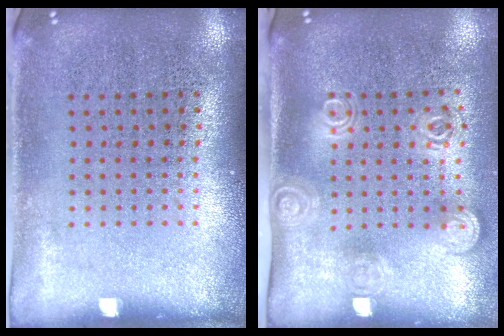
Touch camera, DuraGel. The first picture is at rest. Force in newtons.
{"total": 1.8, "press": 1.3, "slide": 1.3}